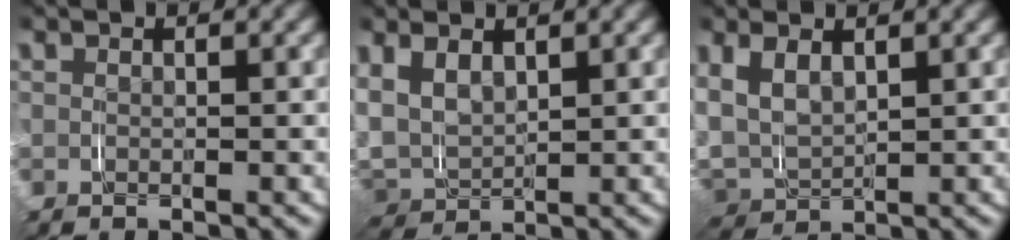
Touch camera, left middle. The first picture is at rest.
{"total": 7.3, "force": [1.0, 6.3, 3.7], "torque": [-0.122, -0.019, 0.022]}
{"total": 6.6, "force": [0.9, 5.5, 3.5], "torque": [-0.112, -0.016, 0.022]}